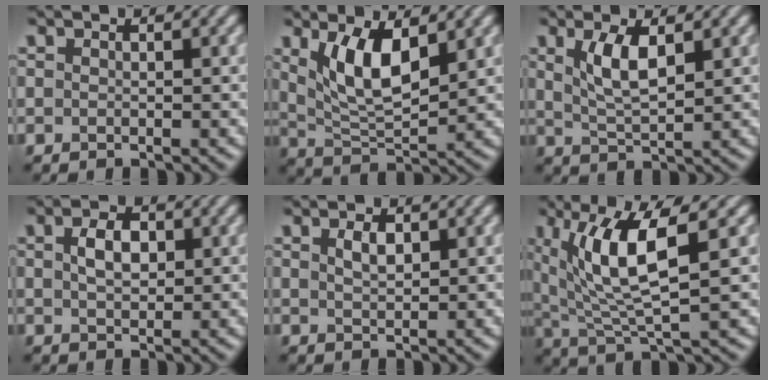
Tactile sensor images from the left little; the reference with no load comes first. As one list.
[{"total": 6.0, "force": [2.3, 2.4, 4.9], "torque": [-0.101, -0.010, 0.048]}, {"total": 3.8, "force": [1.5, 1.3, 3.3], "torque": [-0.070, -0.002, 0.031]}, {"total": 2.9, "force": [0.7, 1.8, 2.2], "torque": [-0.046, 0.004, 0.013]}, {"total": 1.7, "force": [0.8, 0.8, 1.2], "torque": [-0.026, 0.002, 0.018]}, {"total": 8.2, "force": [2.8, 2.1, 7.4], "torque": [-0.148, -0.006, 0.055]}]